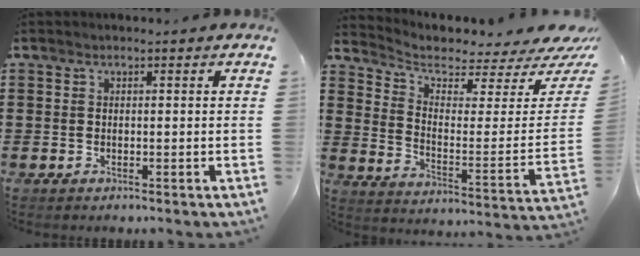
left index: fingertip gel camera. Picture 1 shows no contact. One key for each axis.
{"total": 4.4, "fx": 3.6, "fy": 1.7, "fz": 1.9, "tx": -0.055, "ty": -0.040, "tz": 0.057}